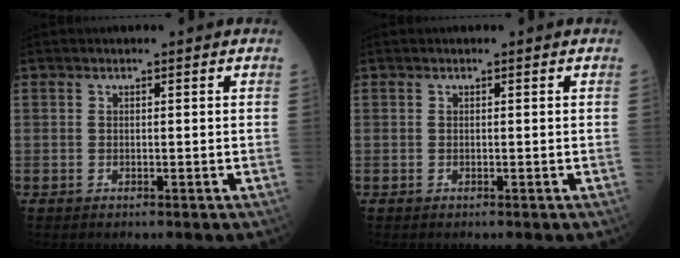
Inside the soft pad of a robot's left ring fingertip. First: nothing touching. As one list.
[{"total": 0.0}]